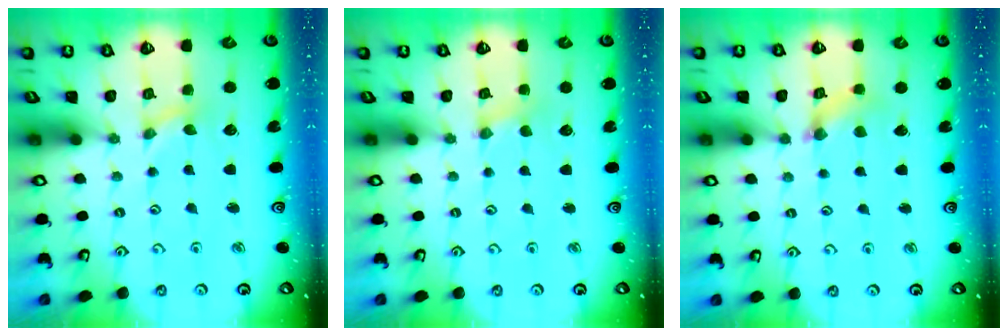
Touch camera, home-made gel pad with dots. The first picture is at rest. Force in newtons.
{"total": 0.6, "press": 0.6, "slide": 0.1}
{"total": 2.4, "press": 2.4, "slide": 0.2}